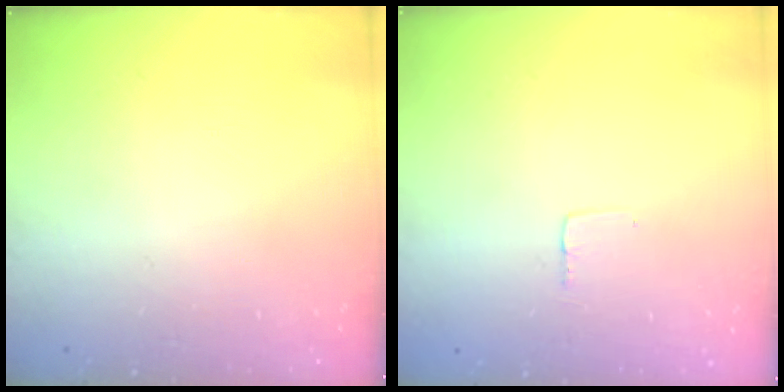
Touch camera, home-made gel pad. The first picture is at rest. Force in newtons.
{"total": 1.9, "press": 1.9, "slide": 0.1}